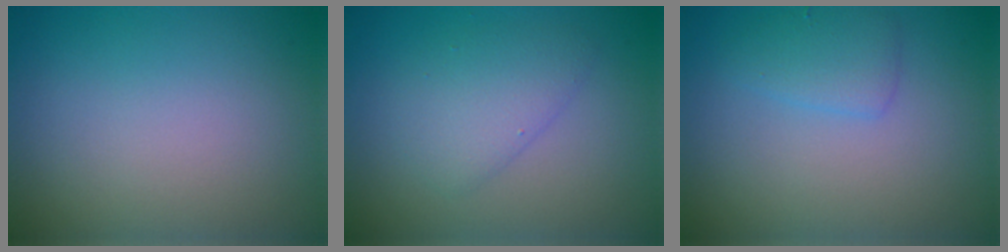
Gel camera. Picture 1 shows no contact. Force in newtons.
{"total": 3.0, "press": 3.0, "slide": 0.3}
{"total": 2.1, "press": 2.1, "slide": 0.1}